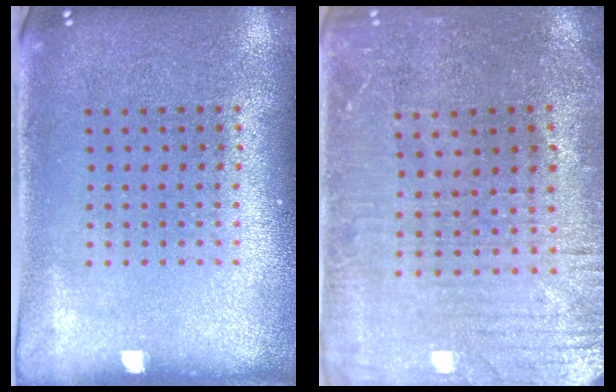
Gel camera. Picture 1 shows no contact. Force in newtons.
{"total": 1.1, "press": 1.0, "slide": 0.4}